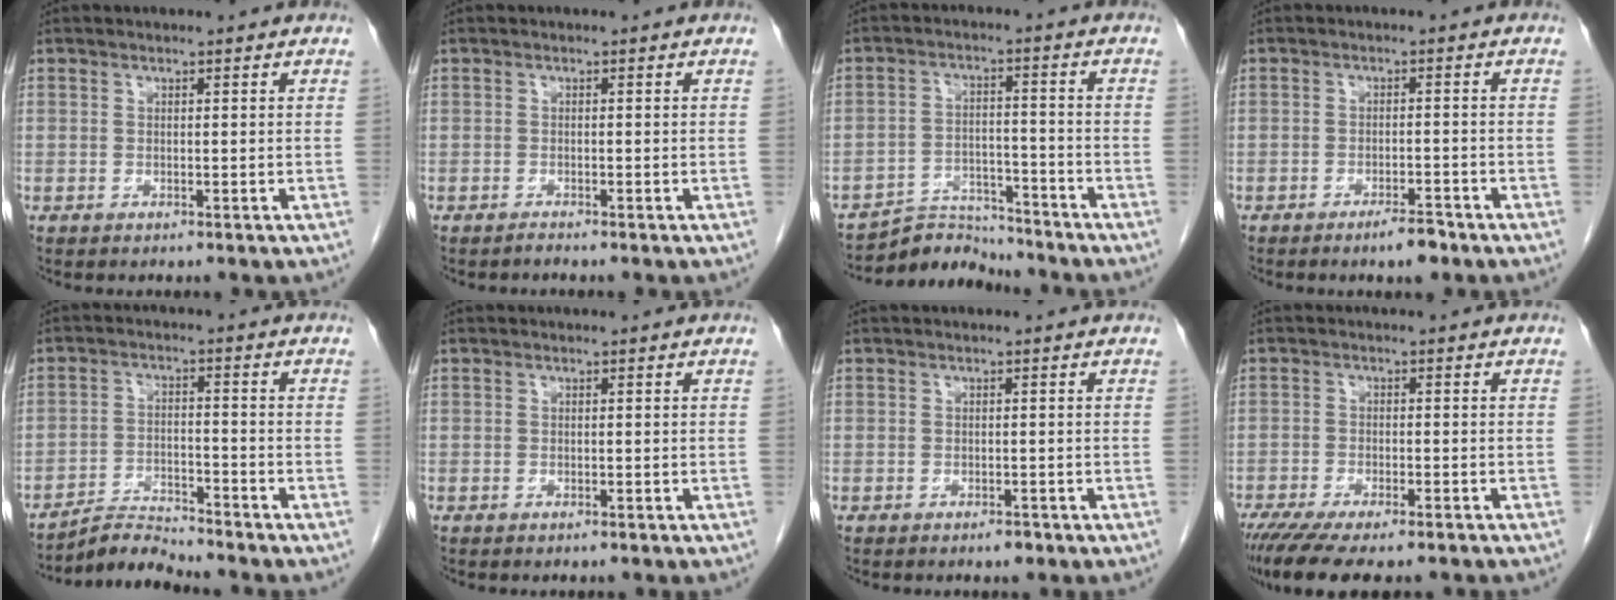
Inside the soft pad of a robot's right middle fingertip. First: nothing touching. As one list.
[{"total": 0.5, "force": [-0.5, -0.1, 0.1], "torque": [-0.003, 0.000, -0.009]}, {"total": 6.5, "force": [-6.3, 0.8, -1.0], "torque": [0.017, 0.011, -0.107]}, {"total": 3.3, "force": [-2.5, 0.6, 2.1], "torque": [-0.033, 0.000, -0.038]}, {"total": 4.7, "force": [-4.7, -0.7, -0.6], "torque": [0.008, -0.008, -0.083]}, {"total": 0.0}, {"total": 1.1, "force": [-0.8, 0.4, 0.6], "torque": [-0.008, 0.000, -0.008]}, {"total": 12.1, "force": [-9.5, 2.8, 6.9], "torque": [-0.114, -0.017, -0.144]}]